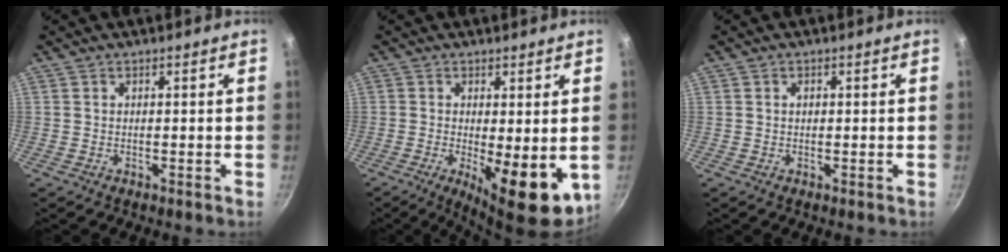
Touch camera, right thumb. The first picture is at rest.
{"total": 10.8, "force": [-1.9, 3.6, 10.0], "torque": [-0.126, -0.010, -0.012]}
{"total": 0.9, "force": [0.2, 0.7, 0.5], "torque": [-0.007, 0.005, 0.003]}